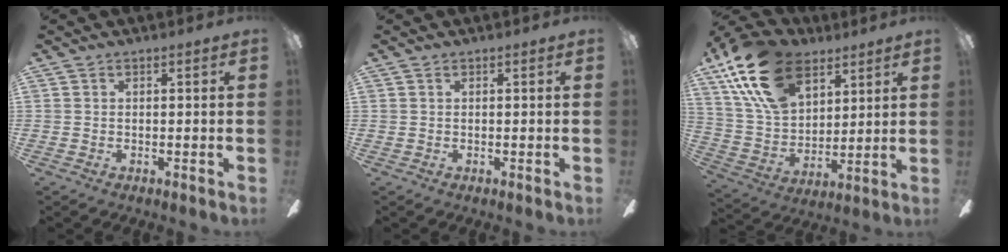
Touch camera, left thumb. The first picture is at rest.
{"total": 0.0}
{"total": 21.0, "force": [12.2, 12.4, 11.8], "torque": [-0.240, -0.044, 0.224]}